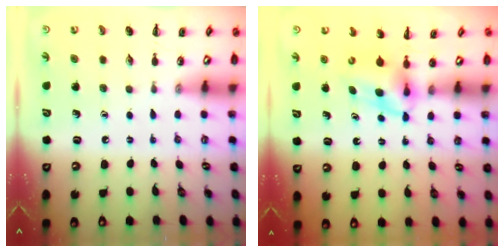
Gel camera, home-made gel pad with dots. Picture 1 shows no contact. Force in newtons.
{"total": 5.1, "press": 5.1, "slide": 0.5}